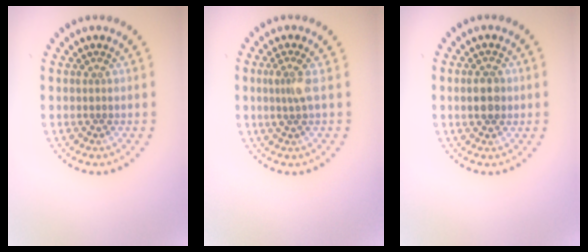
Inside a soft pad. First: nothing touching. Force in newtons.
{"total": 1.8, "press": 1.5, "slide": 1.1}
{"total": 2.7, "press": 2.7, "slide": 0.3}